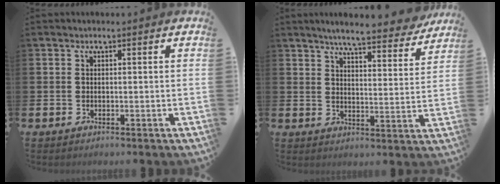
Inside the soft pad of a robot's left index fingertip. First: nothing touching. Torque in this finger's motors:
{"motor_torque": [0.19, -0.49, 0.83, 0.21]}